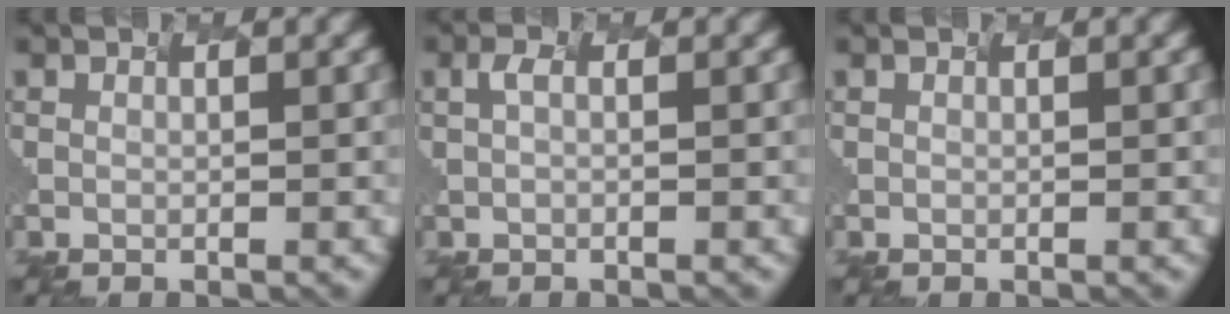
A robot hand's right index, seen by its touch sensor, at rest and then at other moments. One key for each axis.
{"total": 1.1, "fx": -1.0, "fy": -0.5, "fz": 0.1, "tx": -0.015, "ty": 0.002, "tz": 0.011}
{"total": 0.0}